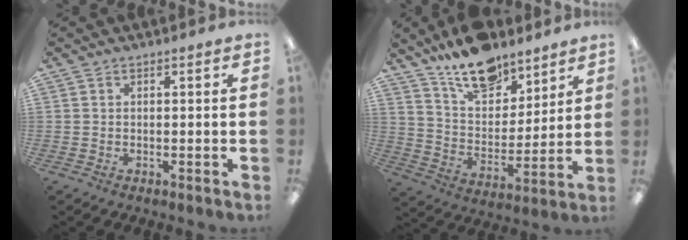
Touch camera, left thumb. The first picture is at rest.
{"total": 18.5, "force": [15.0, 6.7, 8.7], "torque": [-0.176, -0.085, 0.267]}